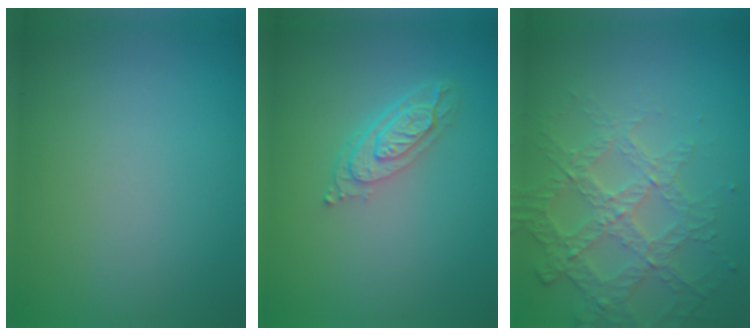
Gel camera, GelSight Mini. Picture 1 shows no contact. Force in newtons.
{"total": 3.6, "press": 2.7, "slide": 2.4}
{"total": 3.8, "press": 3.5, "slide": 1.3}